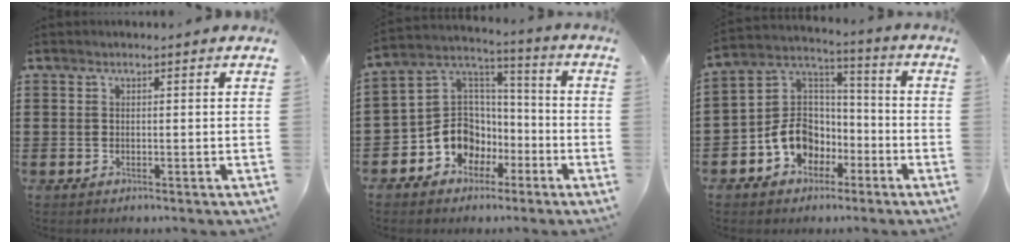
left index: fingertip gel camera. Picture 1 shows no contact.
{"total": 9.0, "force": [-3.8, 8.0, 2.0], "torque": [-0.077, 0.002, -0.069]}
{"total": 8.6, "force": [-3.8, 7.3, 2.5], "torque": [-0.082, 0.013, -0.074]}